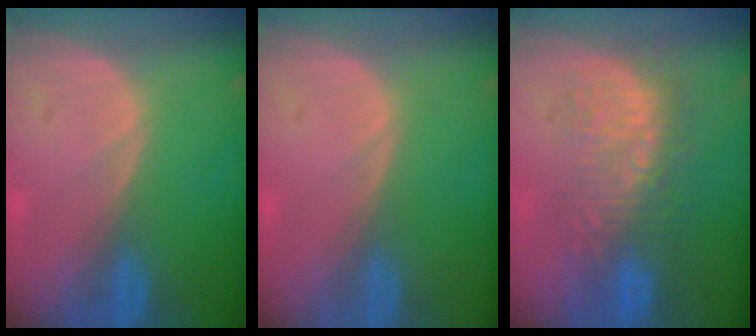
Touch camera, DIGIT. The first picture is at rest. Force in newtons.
{"total": 0.0}
{"total": 8.9, "press": 8.7, "slide": 1.9}